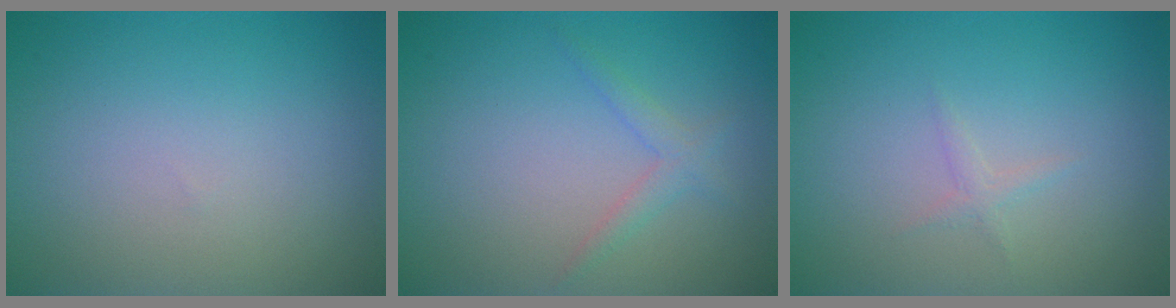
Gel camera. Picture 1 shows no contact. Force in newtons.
{"total": 1.5, "press": 1.5, "slide": 0.1}
{"total": 0.7, "press": 0.7, "slide": 0.0}